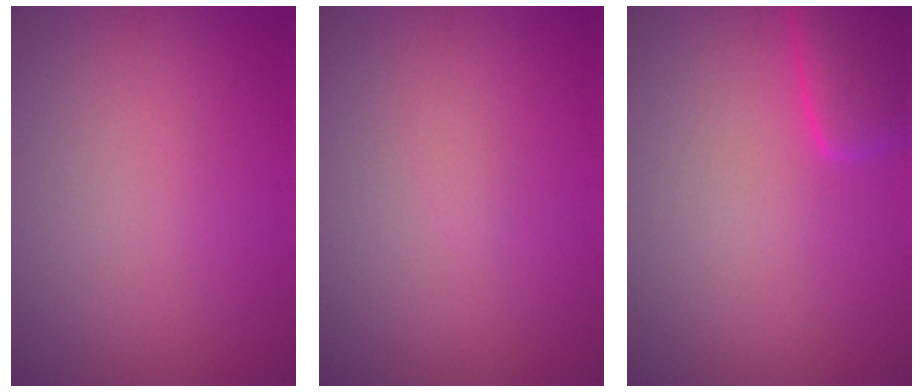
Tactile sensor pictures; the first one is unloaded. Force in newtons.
{"total": 0.5, "press": 0.5, "slide": 0.1}
{"total": 3.9, "press": 3.9, "slide": 0.4}